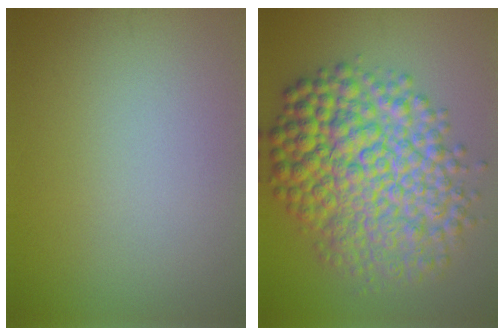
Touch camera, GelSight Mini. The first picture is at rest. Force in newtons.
{"total": 11.0, "press": 11.0, "slide": 0.1}